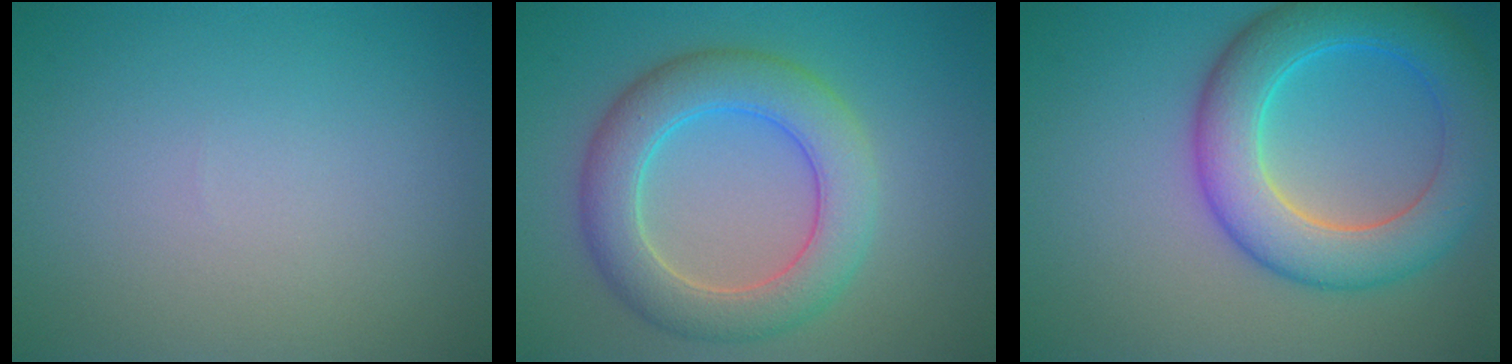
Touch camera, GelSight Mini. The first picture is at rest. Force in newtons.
{"total": 6.4, "press": 6.3, "slide": 0.2}
{"total": 7.8, "press": 7.8, "slide": 0.1}